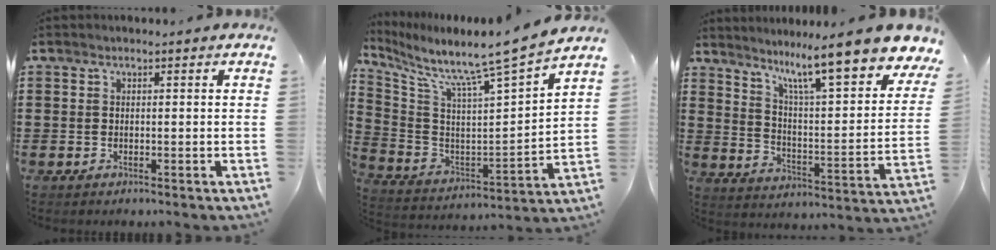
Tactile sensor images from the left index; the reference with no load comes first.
{"total": 8.4, "force": [7.6, -0.9, 3.4], "torque": [-0.095, -0.077, 0.113]}
{"total": 12.0, "force": [9.5, 0.5, 7.3], "torque": [-0.148, -0.065, 0.152]}